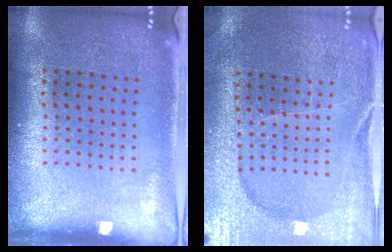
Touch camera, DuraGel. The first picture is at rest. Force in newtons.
{"total": 3.1, "press": 3.1, "slide": 0.4}